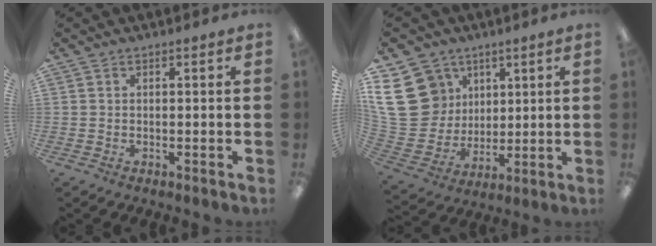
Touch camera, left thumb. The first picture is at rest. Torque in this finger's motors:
{"motor_torque": [0.85, 0.81, 1.55, -1.22, 0.70]}